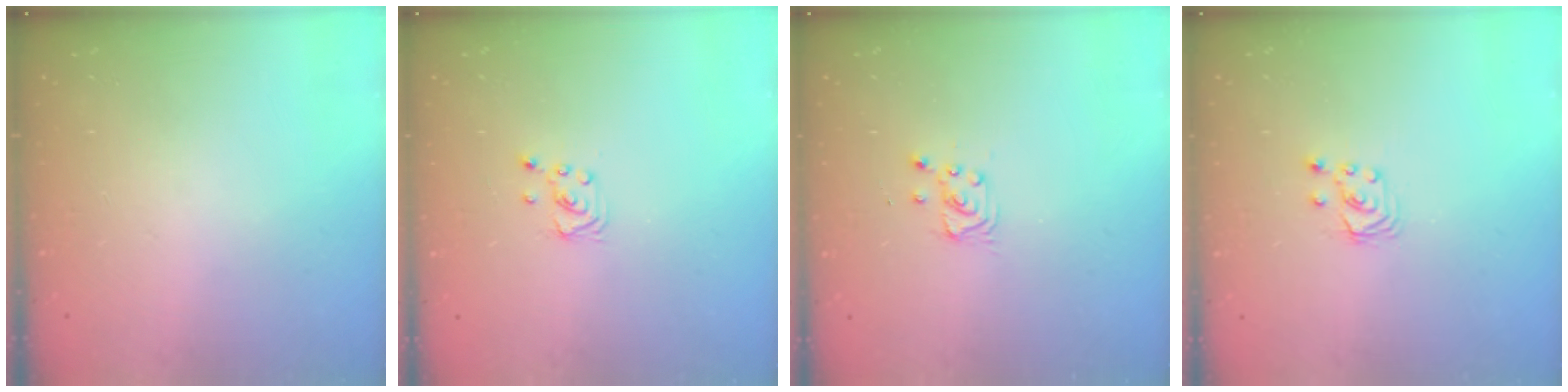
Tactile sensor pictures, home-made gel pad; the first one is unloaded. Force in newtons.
{"total": 2.3, "press": 2.3, "slide": 0.2}
{"total": 2.9, "press": 2.9, "slide": 0.4}
{"total": 2.6, "press": 2.6, "slide": 0.3}